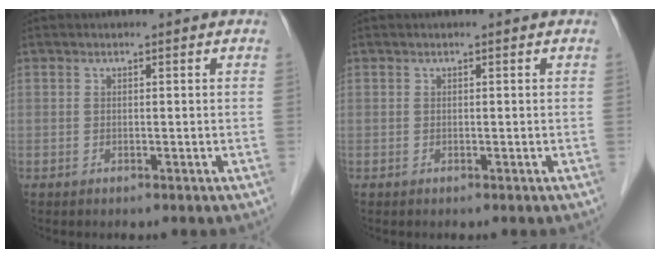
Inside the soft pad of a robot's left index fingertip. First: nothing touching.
{"total": 0.0}